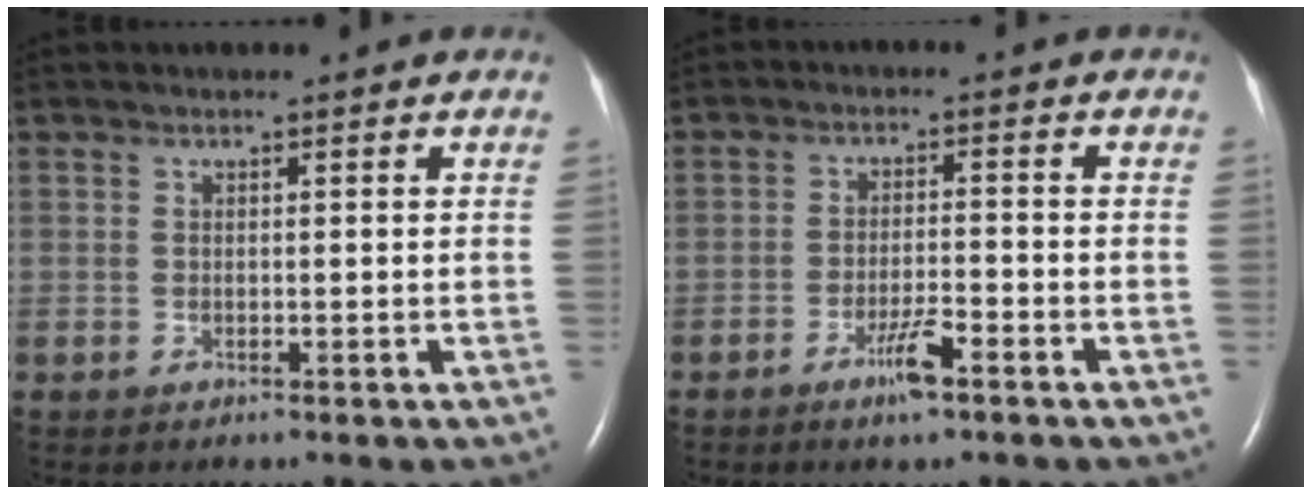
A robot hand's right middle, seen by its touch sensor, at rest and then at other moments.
{"total": 4.4, "force": [-2.8, 0.5, 3.3], "torque": [-0.066, -0.003, -0.050]}